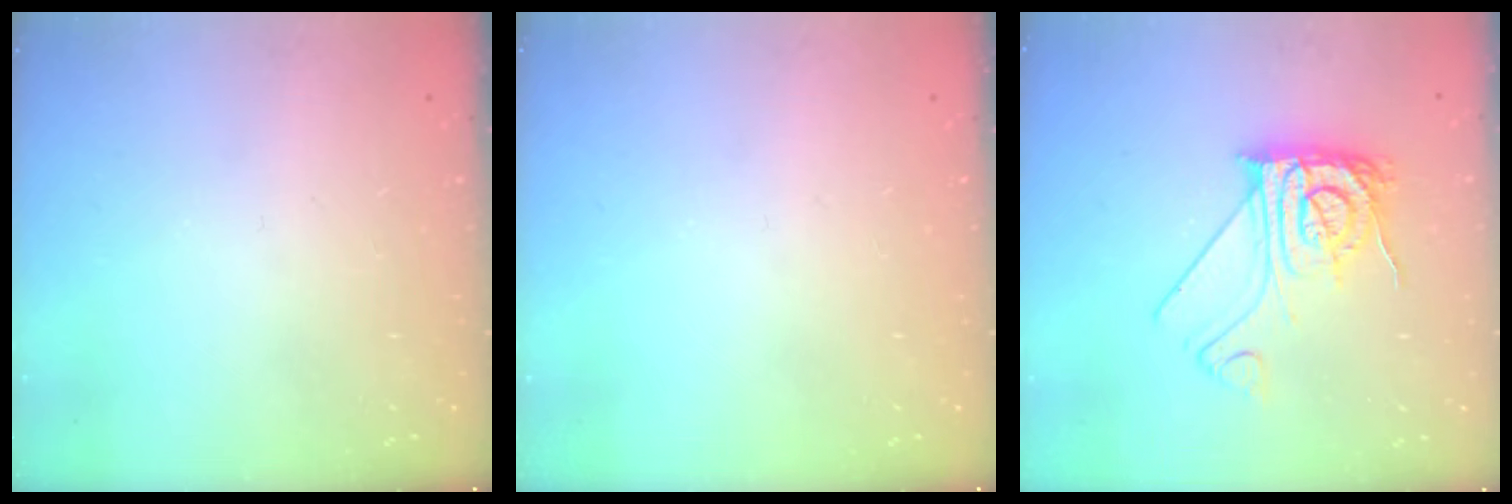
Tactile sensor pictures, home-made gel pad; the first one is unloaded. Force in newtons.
{"total": 0.0}
{"total": 11.8, "press": 11.8, "slide": 1.2}